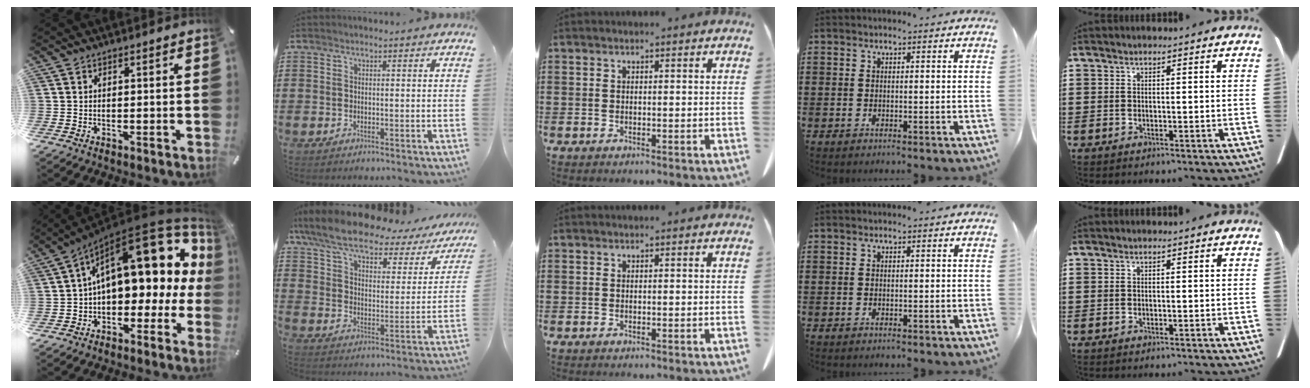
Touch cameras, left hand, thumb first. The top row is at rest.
{"thumb": {"total": 21.7, "force": [7.5, 10.7, 17.3], "torque": [-0.240, -0.044, 0.133]}, "index": {"total": 8.3, "force": [6.6, 1.6, 4.8], "torque": [-0.119, -0.040, 0.109]}}